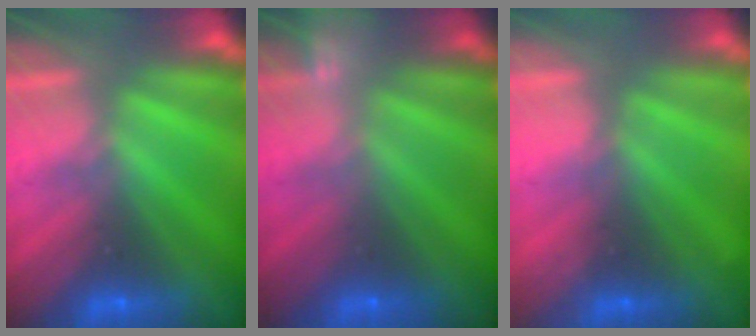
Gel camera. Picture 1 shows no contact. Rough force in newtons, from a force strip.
{"total": 2.1}
{"total": 2.3}